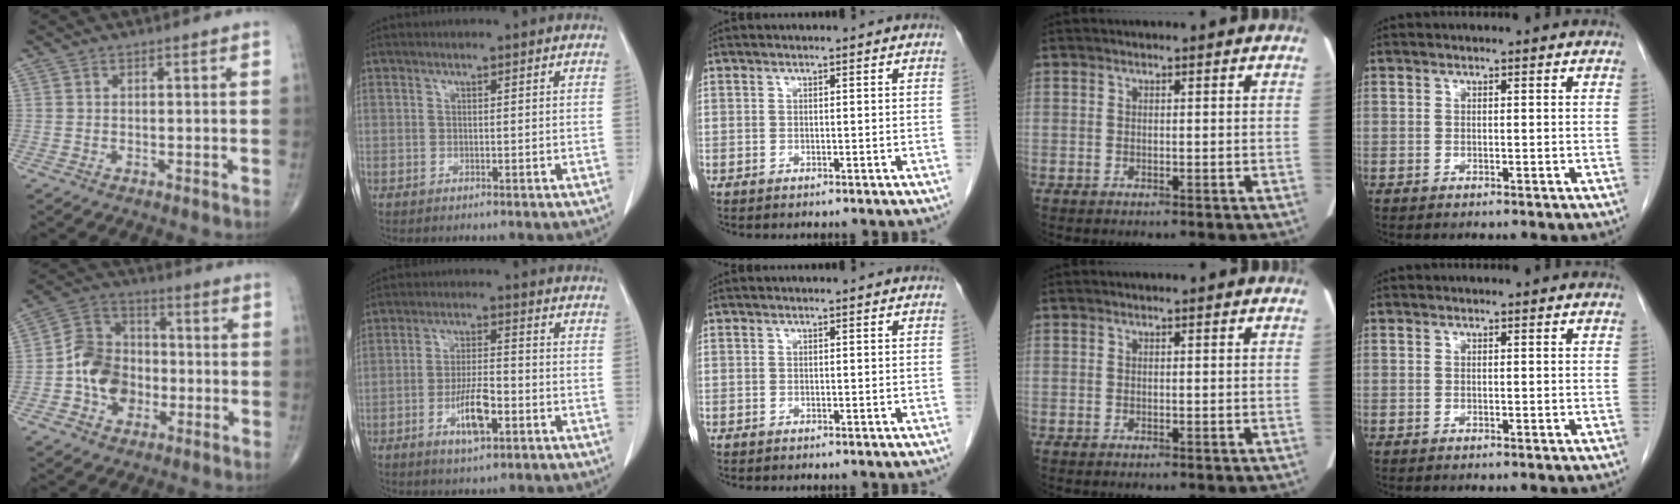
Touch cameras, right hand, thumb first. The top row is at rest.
{"thumb": {"total": 11.7, "force": [-2.8, 9.3, 6.6], "torque": [-0.087, 0.038, -0.059]}, "index": {"total": 7.2, "force": [-2.8, 2.0, 6.3], "torque": [-0.120, -0.001, -0.047]}}